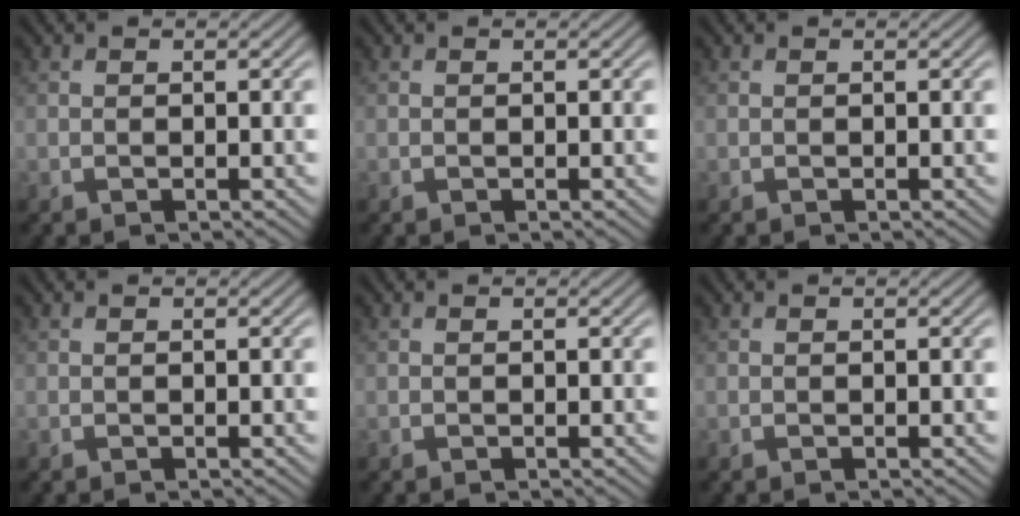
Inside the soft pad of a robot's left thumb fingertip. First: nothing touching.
{"total": 0.0}
{"total": 0.0}
{"total": 0.0}
{"total": 0.0}
{"total": 0.0}